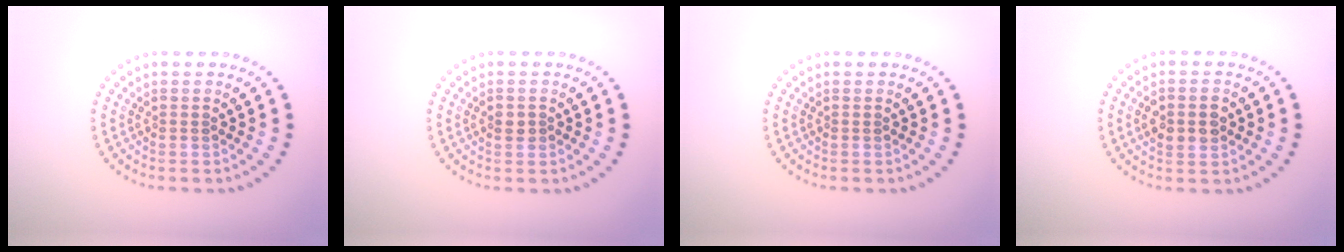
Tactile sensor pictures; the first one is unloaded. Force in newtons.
{"total": 1.1, "press": 1.1, "slide": 0.1}
{"total": 0.0}
{"total": 2.9, "press": 2.9, "slide": 0.1}